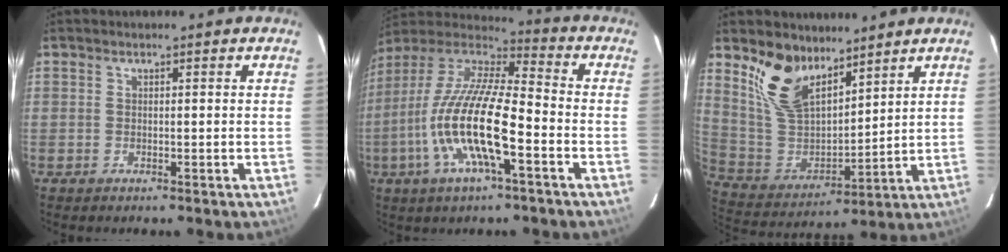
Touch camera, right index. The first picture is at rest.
{"total": 18.8, "force": [-6.1, 4.5, 17.2], "torque": [-0.333, -0.017, -0.126]}
{"total": 14.2, "force": [10.0, 7.0, 7.3], "torque": [-0.151, 0.001, 0.211]}